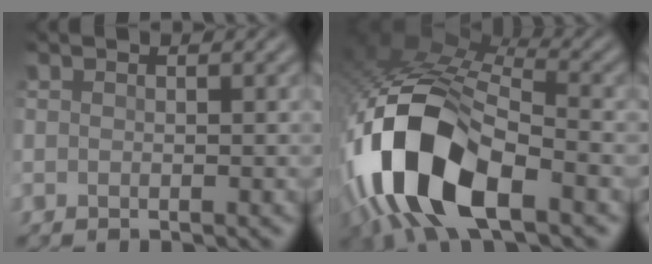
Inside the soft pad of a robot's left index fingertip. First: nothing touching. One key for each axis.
{"total": 13.2, "fx": -5.4, "fy": 6.0, "fz": 10.5, "tx": -0.221, "ty": 0.005, "tz": -0.101}